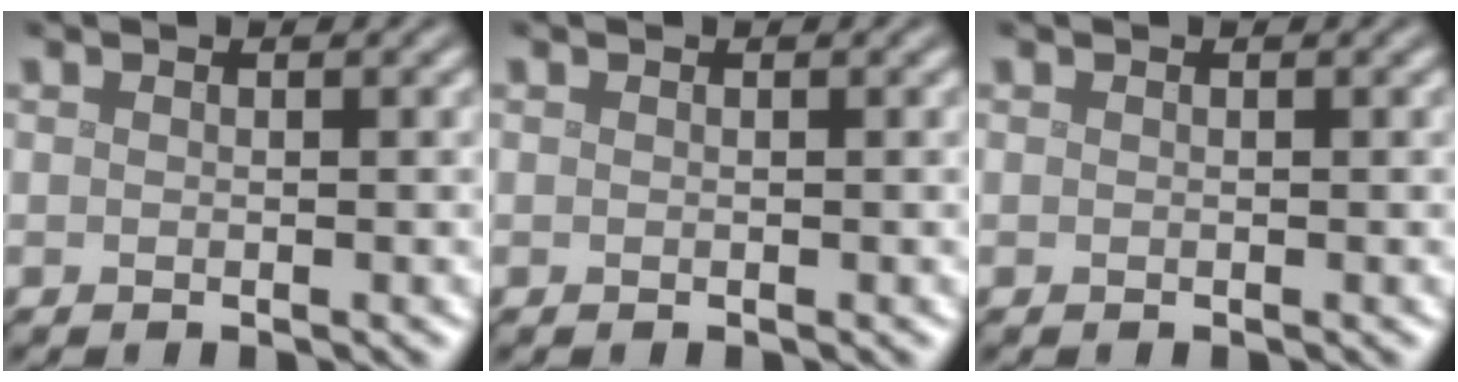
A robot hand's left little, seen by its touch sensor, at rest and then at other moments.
{"total": 0.0}
{"total": 0.0}